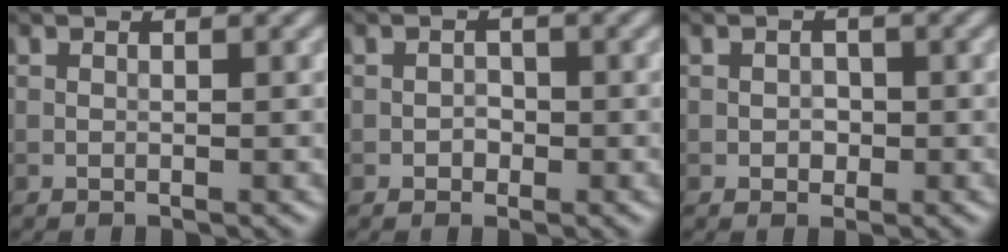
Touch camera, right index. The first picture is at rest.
{"total": 1.0, "force": [-0.4, 0.9, 0.4], "torque": [-0.002, -0.001, -0.008]}
{"total": 1.2, "force": [-0.2, 1.0, 0.6], "torque": [-0.008, -0.004, -0.005]}